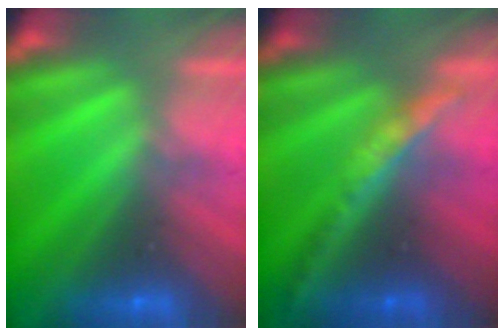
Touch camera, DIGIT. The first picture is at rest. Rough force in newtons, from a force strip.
{"total": 2.4}